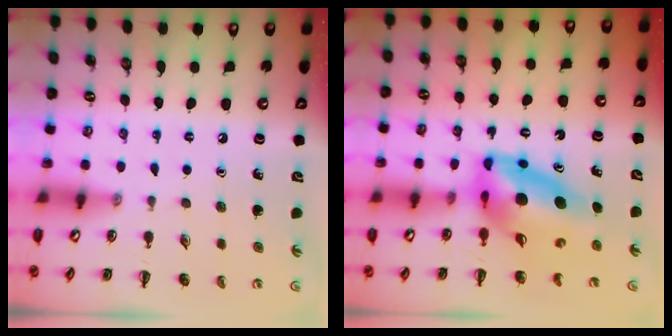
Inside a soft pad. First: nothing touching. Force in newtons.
{"total": 10.0, "press": 9.6, "slide": 3.0}